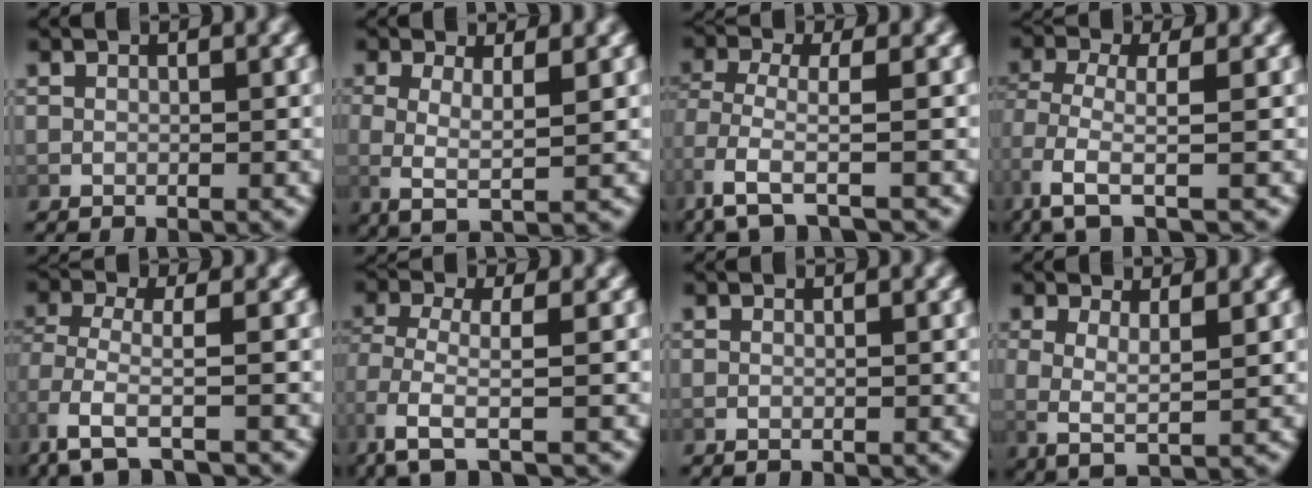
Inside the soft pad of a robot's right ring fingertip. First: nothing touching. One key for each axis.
{"total": 4.7, "fx": 0.2, "fy": 1.8, "fz": 4.3, "tx": -0.085, "ty": -0.017, "tz": 0.015}
{"total": 3.2, "fx": -1.1, "fy": 0.7, "fz": 2.9, "tx": -0.076, "ty": -0.022, "tz": -0.004}
{"total": 3.8, "fx": -0.8, "fy": 1.1, "fz": 3.5, "tx": -0.084, "ty": -0.022, "tz": 0.002}
{"total": 3.4, "fx": -1.6, "fy": 0.9, "fz": 2.9, "tx": -0.076, "ty": -0.024, "tz": -0.012}
{"total": 3.5, "fx": -0.9, "fy": 0.9, "fz": 3.2, "tx": -0.079, "ty": -0.020, "tz": 0.000}
{"total": 0.6, "fx": -0.5, "fy": 0.0, "fz": 0.3, "tx": -0.007, "ty": 0.000, "tz": -0.008}
{"total": 4.9, "fx": 0.6, "fy": 2.5, "fz": 4.2, "tx": -0.087, "ty": -0.016, "tz": 0.020}